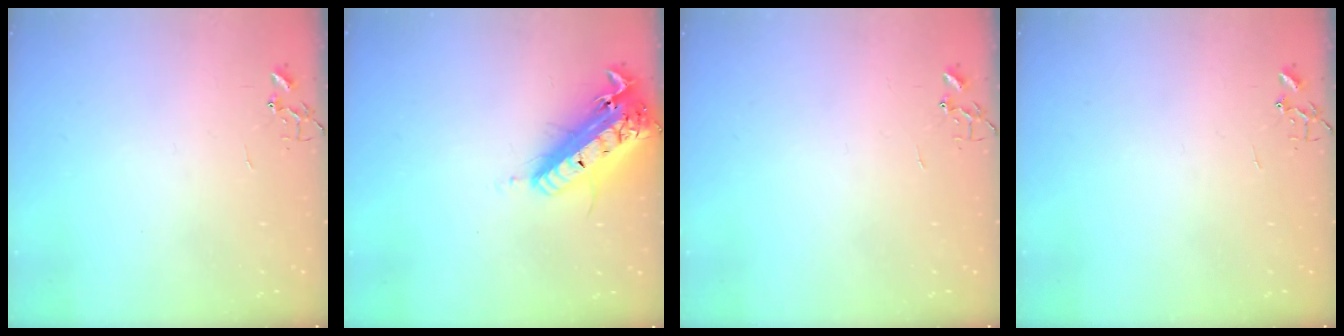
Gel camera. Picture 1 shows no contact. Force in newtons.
{"total": 21.3, "press": 20.9, "slide": 4.2}
{"total": 0.0}
{"total": 0.0}